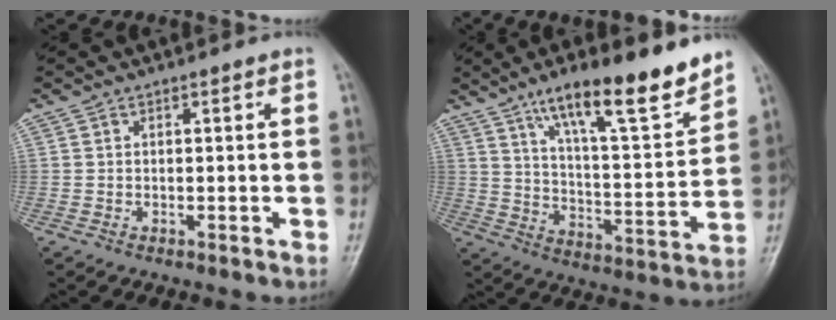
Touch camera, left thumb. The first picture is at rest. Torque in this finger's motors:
{"motor_torque": [0.53, 0.40, 1.48, -1.30, 0.31]}